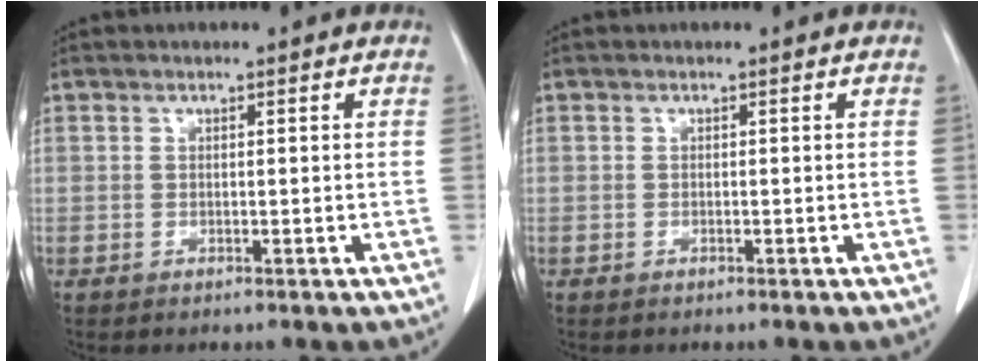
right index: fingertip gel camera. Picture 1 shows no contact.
{"total": 0.0}